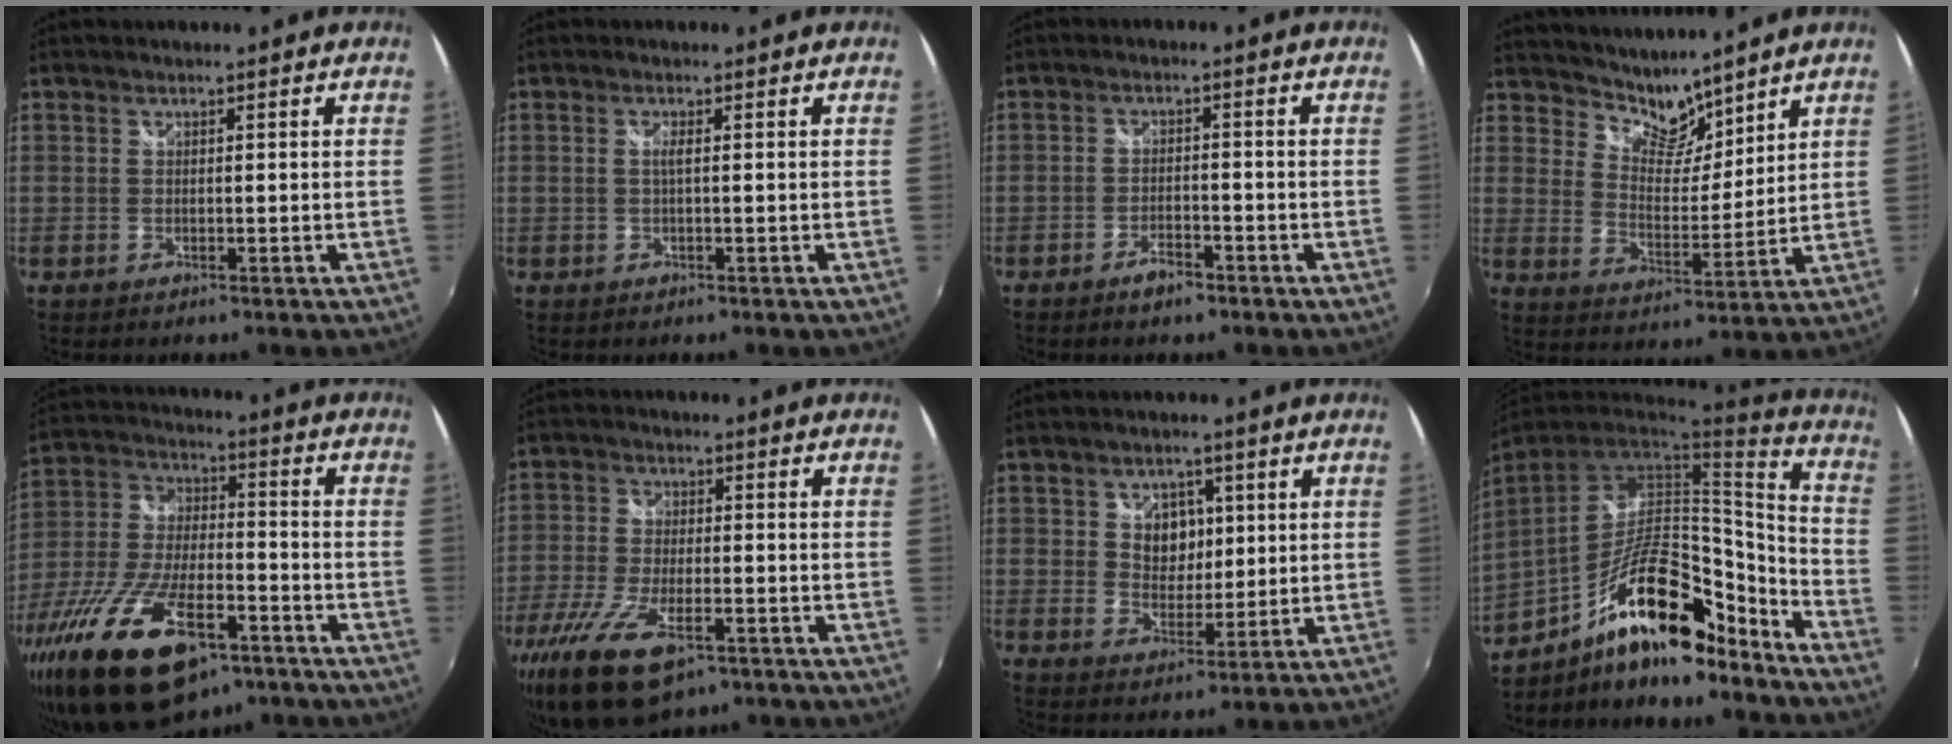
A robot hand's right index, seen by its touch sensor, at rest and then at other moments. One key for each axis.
{"total": 1.0, "fx": 0.0, "fy": -0.3, "fz": 1.0, "tx": -0.018, "ty": -0.001, "tz": -0.001}
{"total": 3.3, "fx": -2.5, "fy": 1.2, "fz": 1.9, "tx": -0.045, "ty": 0.002, "tz": -0.041}
{"total": 7.4, "fx": 6.7, "fy": 2.7, "fz": 1.6, "tx": -0.018, "ty": -0.007, "tz": 0.123}
{"total": 24.2, "fx": -14.4, "fy": 9.9, "fz": 16.8, "tx": -0.343, "ty": -0.043, "tz": -0.245}
{"total": 14.4, "fx": -8.8, "fy": 5.9, "fz": 9.7, "tx": -0.219, "ty": -0.041, "tz": -0.163}
{"total": 6.0, "fx": 1.5, "fy": 4.8, "fz": 3.3, "tx": -0.049, "ty": 0.006, "tz": 0.031}
{"total": 22.0, "fx": -13.8, "fy": 7.7, "fz": 15.2, "tx": -0.249, "ty": 0.003, "tz": -0.219}